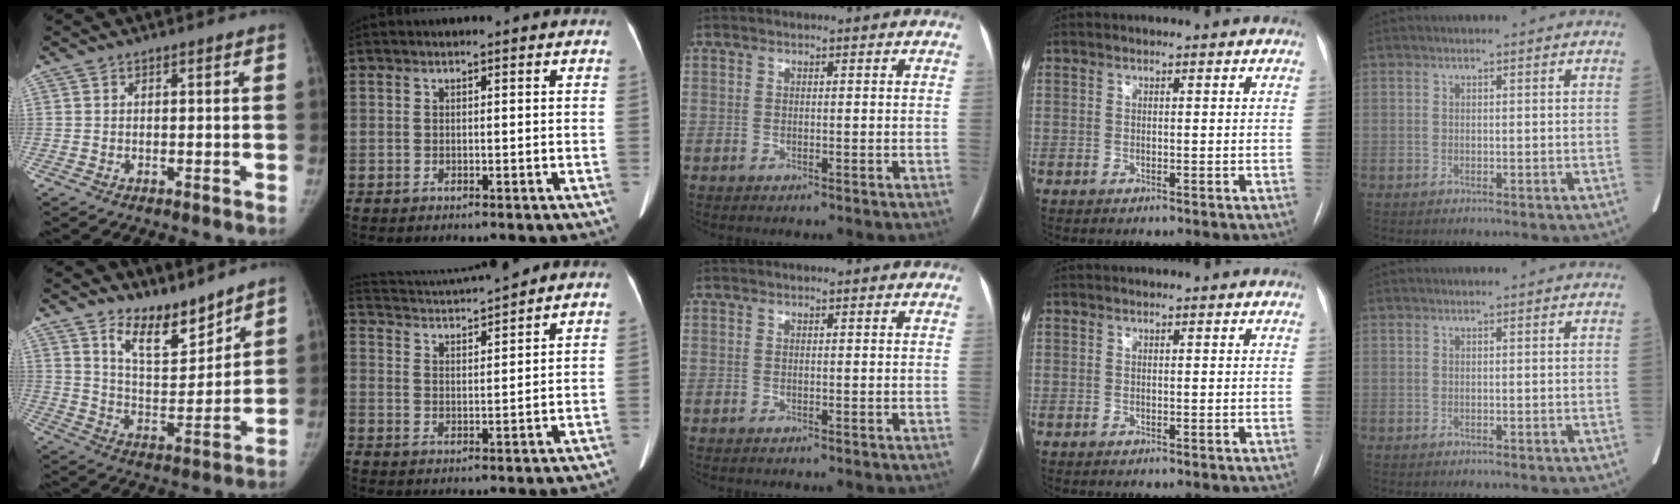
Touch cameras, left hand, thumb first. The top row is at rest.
{"thumb": {"total": 9.8, "force": [8.1, 3.5, 4.3], "torque": [-0.044, -0.076, 0.152]}, "index": {"total": 10.5, "force": [10.0, -1.1, 3.1], "torque": [-0.070, 0.020, 0.162]}}